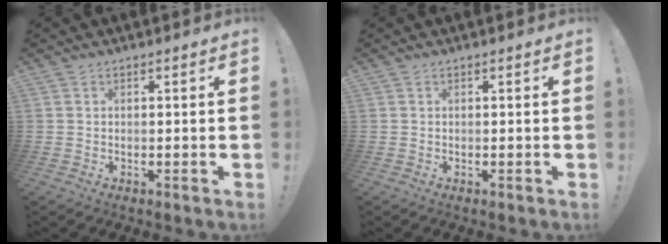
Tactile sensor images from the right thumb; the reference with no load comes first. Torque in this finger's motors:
{"motor_torque": [-0.03, 0.06, 0.08, -0.14, 0.07]}